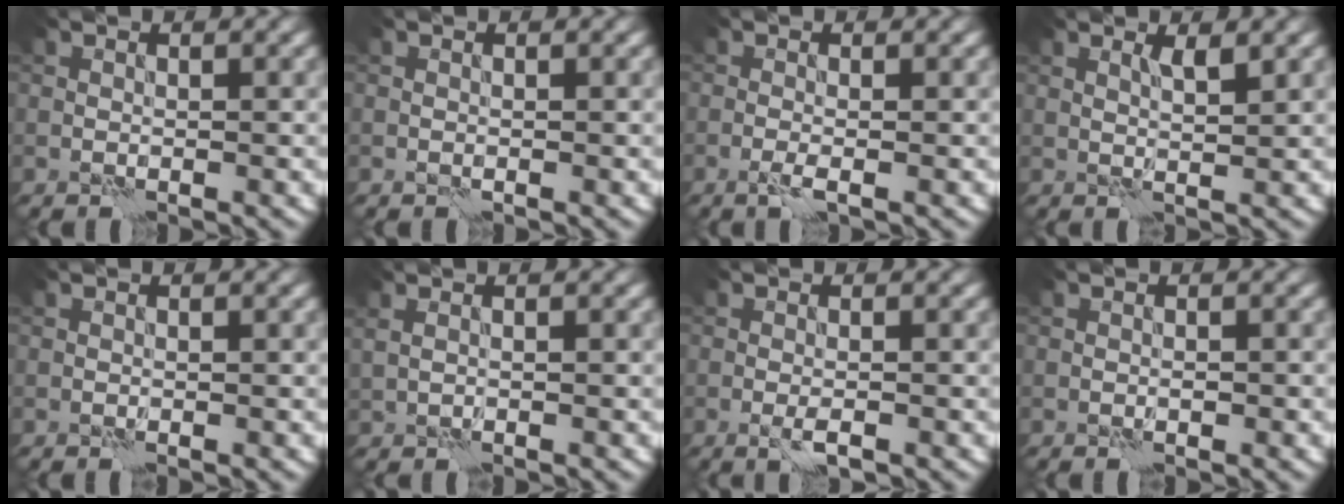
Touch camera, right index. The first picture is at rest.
{"total": 0.0}
{"total": 1.2, "force": [-0.5, 0.1, 1.0], "torque": [-0.023, -0.002, -0.016]}
{"total": 1.6, "force": [1.0, 0.2, 1.1], "torque": [-0.020, 0.001, 0.017]}
{"total": 0.0}
{"total": 1.2, "force": [0.7, 0.6, 0.8], "torque": [-0.009, 0.002, 0.001]}
{"total": 1.4, "force": [-0.7, 0.2, 1.2], "torque": [-0.023, -0.001, -0.014]}
{"total": 0.5, "force": [-0.2, 0.2, 0.4], "torque": [-0.009, 0.004, -0.002]}